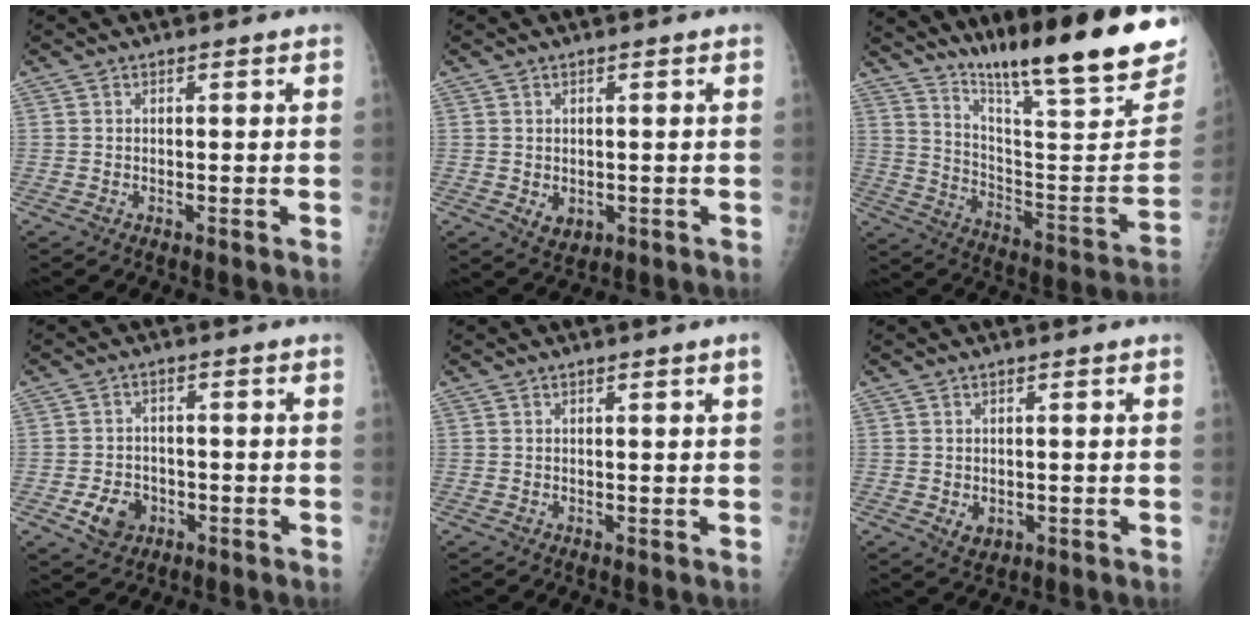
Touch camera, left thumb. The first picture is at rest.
{"total": 3.1, "force": [-0.4, 2.3, 2.0], "torque": [-0.022, -0.004, 0.005]}
{"total": 27.0, "force": [19.8, 3.5, 18.1], "torque": [-0.261, -0.107, 0.308]}
{"total": 5.8, "force": [-2.2, 4.6, 2.8], "torque": [-0.035, 0.011, -0.032]}
{"total": 1.3, "force": [0.6, -0.4, 1.1], "torque": [-0.020, -0.002, 0.010]}
{"total": 2.7, "force": [-0.5, 2.0, 1.7], "torque": [-0.017, -0.002, 0.002]}